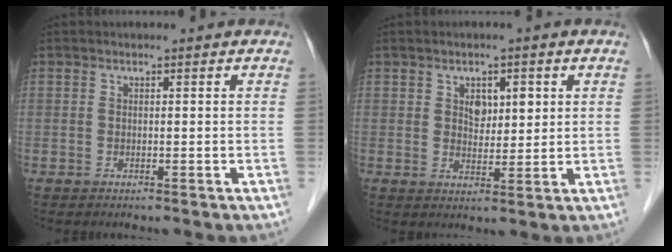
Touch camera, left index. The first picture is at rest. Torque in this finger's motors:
{"motor_torque": [0.03, -0.04, 0.06, 0.05]}